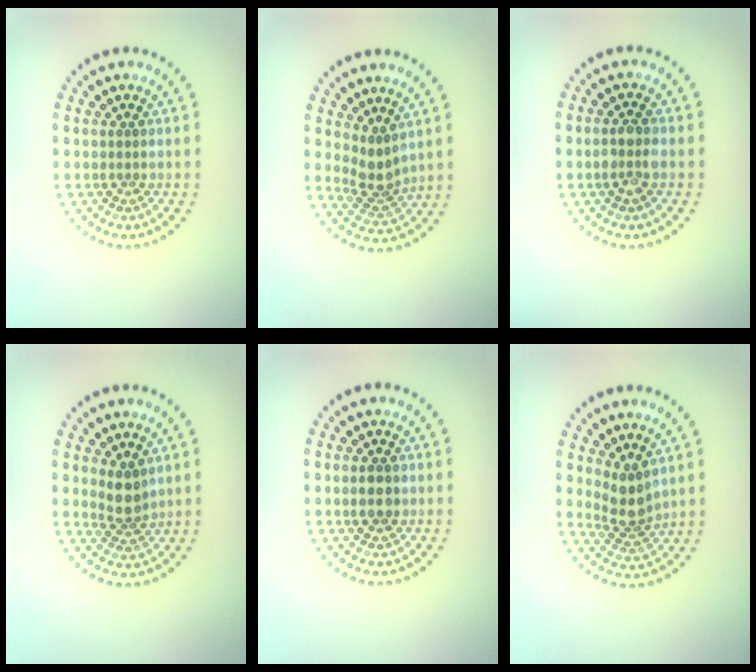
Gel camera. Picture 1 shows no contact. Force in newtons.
{"total": 2.7, "press": 2.1, "slide": 1.8}
{"total": 2.2, "press": 2.1, "slide": 0.7}
{"total": 2.4, "press": 2.0, "slide": 1.4}
{"total": 1.8, "press": 1.8, "slide": 0.2}
{"total": 2.7, "press": 2.1, "slide": 1.7}